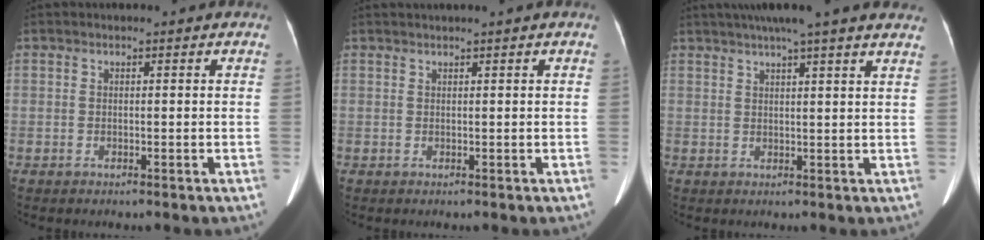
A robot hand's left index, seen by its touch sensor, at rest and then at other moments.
{"total": 1.3, "force": [1.0, -0.4, 0.8], "torque": [-0.016, 0.011, 0.028]}
{"total": 15.6, "force": [13.1, 0.0, 8.6], "torque": [-0.139, 0.029, 0.160]}